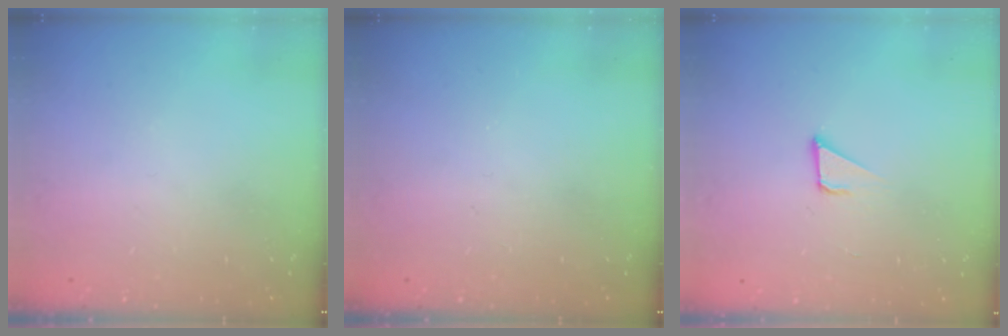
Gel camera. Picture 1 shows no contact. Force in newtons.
{"total": 0.0}
{"total": 2.1, "press": 2.1, "slide": 0.1}